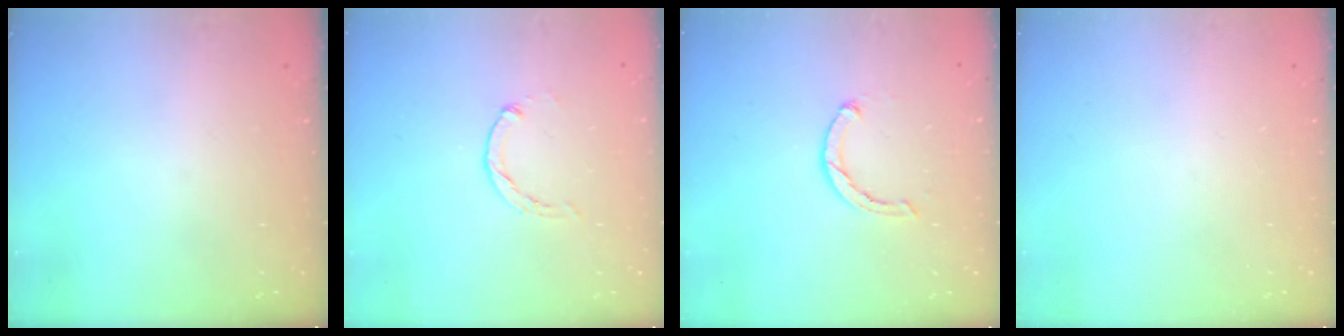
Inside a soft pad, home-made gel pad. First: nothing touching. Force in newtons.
{"total": 0.0}
{"total": 2.5, "press": 2.5, "slide": 0.4}
{"total": 0.0}